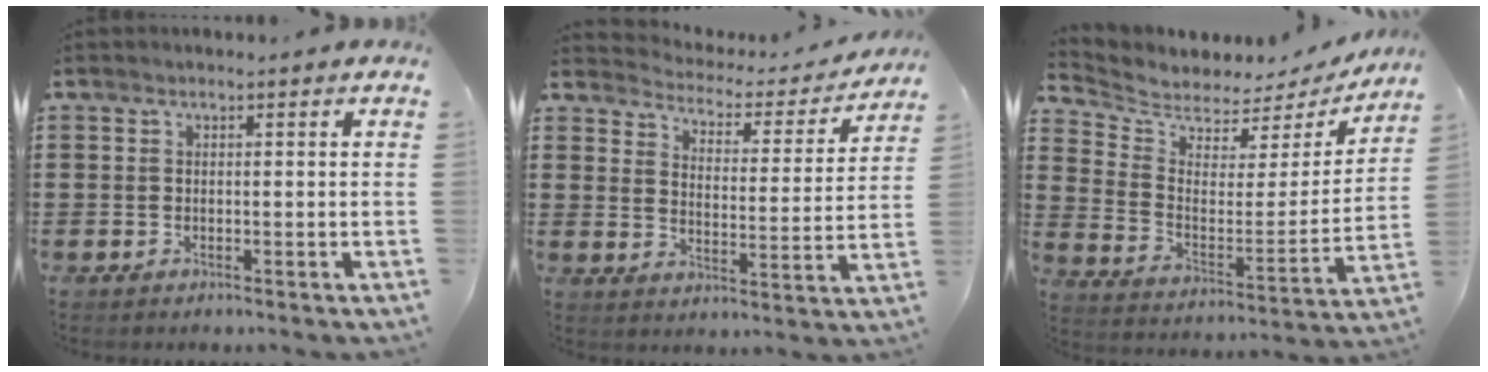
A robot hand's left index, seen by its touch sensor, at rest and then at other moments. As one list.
[{"total": 2.8, "force": [2.7, 0.7, 0.2], "torque": [-0.027, -0.026, 0.038]}, {"total": 5.1, "force": [4.8, 1.8, 0.2], "torque": [-0.042, -0.041, 0.080]}]